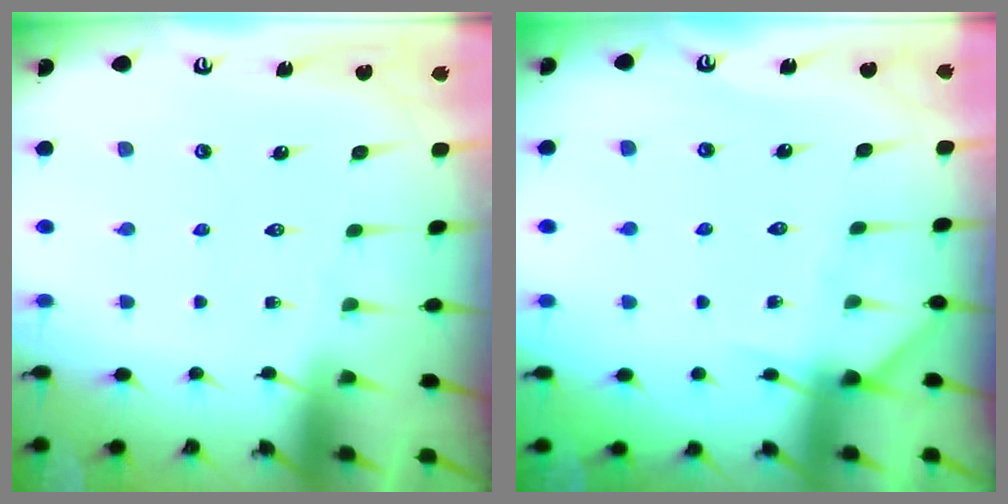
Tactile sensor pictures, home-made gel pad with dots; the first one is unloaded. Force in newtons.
{"total": 5.9, "press": 5.9, "slide": 0.5}